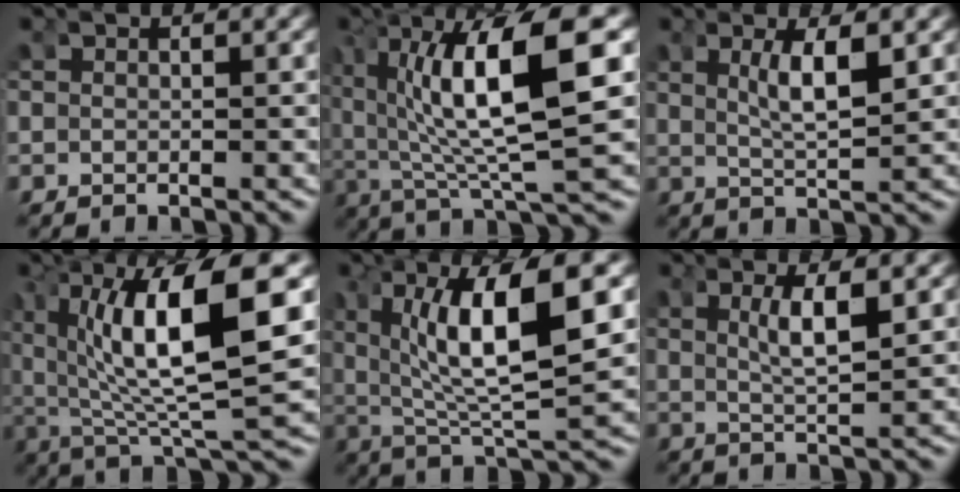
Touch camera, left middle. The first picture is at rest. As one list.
[{"total": 10.8, "force": [1.1, 3.5, 10.2], "torque": [-0.178, 0.002, 0.023]}, {"total": 3.5, "force": [1.0, 0.1, 3.3], "torque": [-0.054, -0.010, 0.028]}, {"total": 12.0, "force": [1.3, 4.3, 11.2], "torque": [-0.192, -0.001, 0.030]}, {"total": 9.7, "force": [2.0, 3.2, 8.9], "torque": [-0.162, 0.000, 0.044]}, {"total": 3.1, "force": [0.9, -0.2, 3.0], "torque": [-0.051, -0.009, 0.026]}]